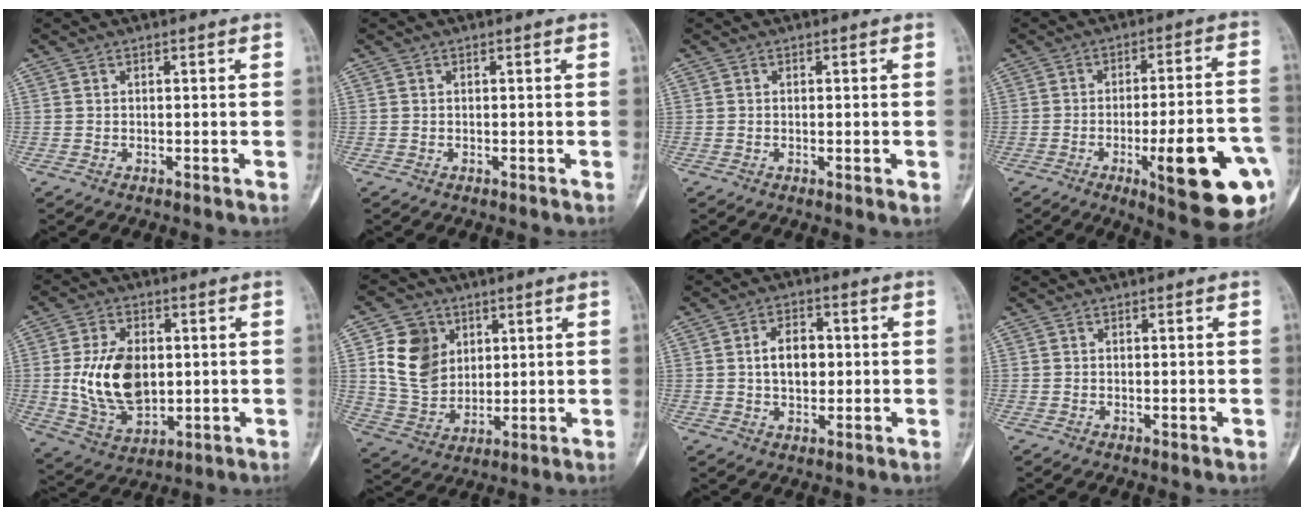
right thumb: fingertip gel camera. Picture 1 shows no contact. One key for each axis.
{"total": 0.0}
{"total": 1.7, "fx": -0.3, "fy": 0.3, "fz": 1.6, "tx": -0.020, "ty": -0.006, "tz": -0.003}
{"total": 18.8, "fx": -6.3, "fy": 4.2, "fz": 17.2, "tx": -0.203, "ty": 0.017, "tz": -0.076}
{"total": 14.7, "fx": 0.6, "fy": 9.3, "fz": 11.4, "tx": -0.190, "ty": -0.010, "tz": 0.024}
{"total": 12.6, "fx": 3.9, "fy": 10.1, "fz": 6.4, "tx": -0.087, "ty": -0.012, "tz": 0.083}
{"total": 7.2, "fx": 0.6, "fy": 4.8, "fz": 5.4, "tx": -0.068, "ty": 0.010, "tz": 0.010}
{"total": 0.7, "fx": -0.1, "fy": 0.2, "fz": 0.7, "tx": -0.006, "ty": -0.003, "tz": -0.001}